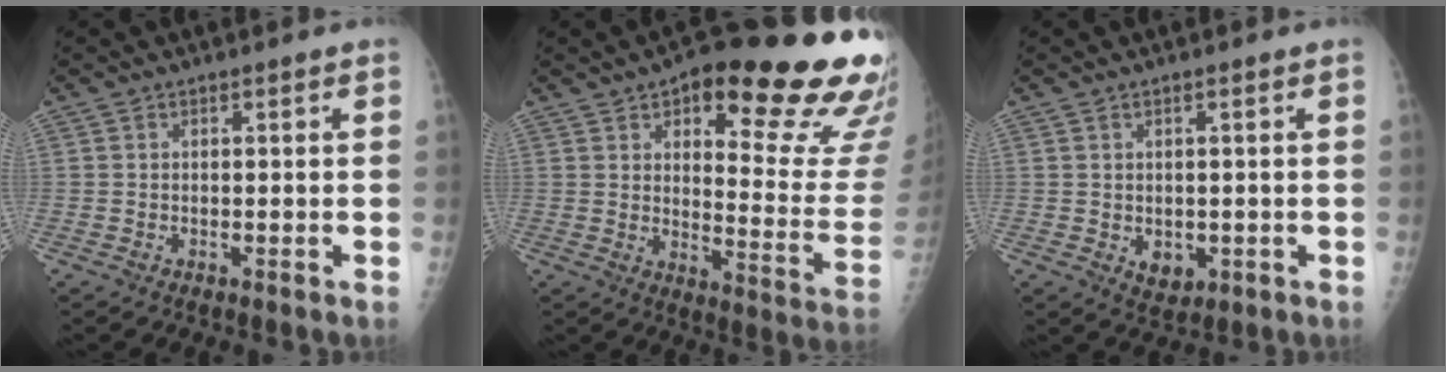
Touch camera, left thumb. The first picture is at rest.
{"total": 26.0, "force": [15.6, 7.9, 19.2], "torque": [-0.201, -0.073, 0.203]}
{"total": 3.6, "force": [-0.5, 2.6, 2.5], "torque": [-0.022, -0.005, 0.006]}